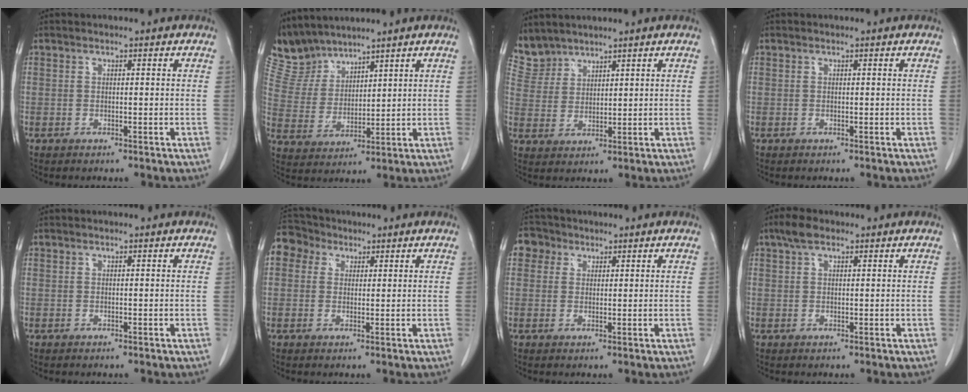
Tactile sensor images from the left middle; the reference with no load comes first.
{"total": 6.6, "force": [6.4, 1.4, 0.0], "torque": [-0.017, 0.013, 0.149]}
{"total": 4.7, "force": [4.5, 1.2, -0.5], "torque": [0.004, 0.006, 0.105]}
{"total": 0.0}
{"total": 0.0}
{"total": 5.6, "force": [2.8, 4.7, 1.2], "torque": [-0.024, 0.027, 0.055]}
{"total": 3.2, "force": [1.5, 2.8, 0.4], "torque": [-0.005, 0.012, 0.024]}
{"total": 2.8, "force": [1.8, 1.4, 1.7], "torque": [-0.035, 0.016, 0.033]}